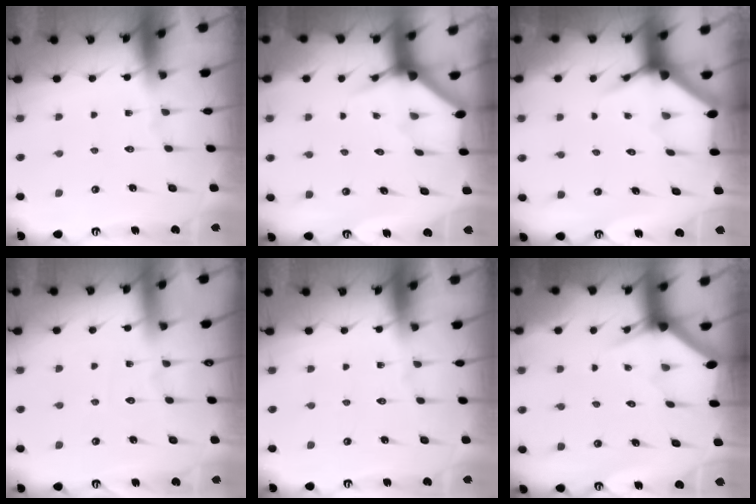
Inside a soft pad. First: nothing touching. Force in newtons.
{"total": 3.4, "press": 3.4, "slide": 0.1}
{"total": 3.7, "press": 3.6, "slide": 0.5}
{"total": 2.6, "press": 2.6, "slide": 0.3}
{"total": 0.0}
{"total": 3.1, "press": 3.1, "slide": 0.0}